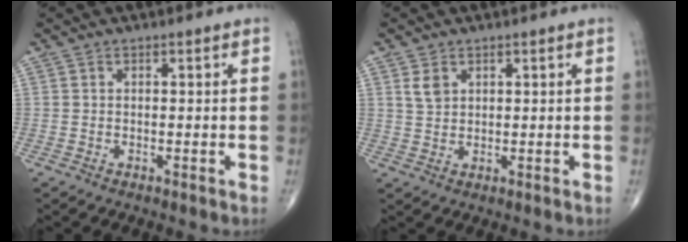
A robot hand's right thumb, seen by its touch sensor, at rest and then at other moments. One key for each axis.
{"total": 2.9, "fx": 1.4, "fy": 2.0, "fz": 1.6, "tx": -0.024, "ty": -0.005, "tz": 0.032}